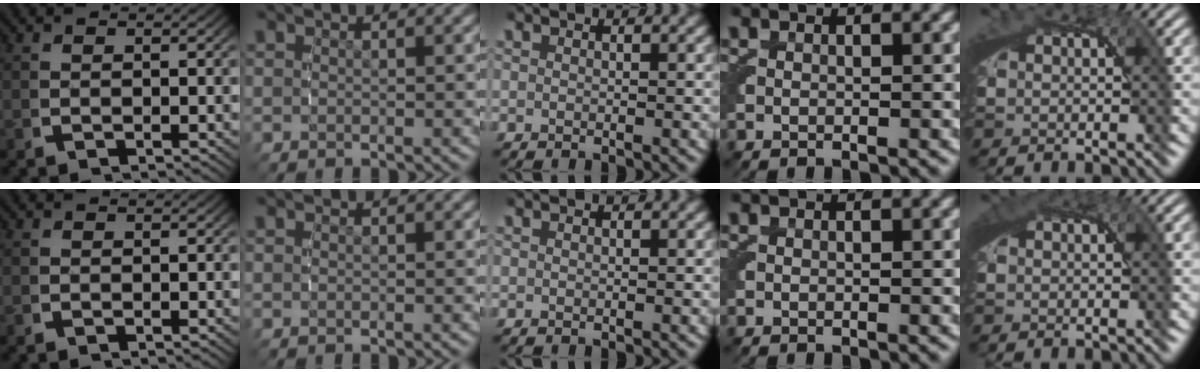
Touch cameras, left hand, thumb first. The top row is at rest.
{"little": {"total": 0.7, "force": [0.2, 0.5, 0.5], "torque": [-0.009, -0.001, 0.003]}}